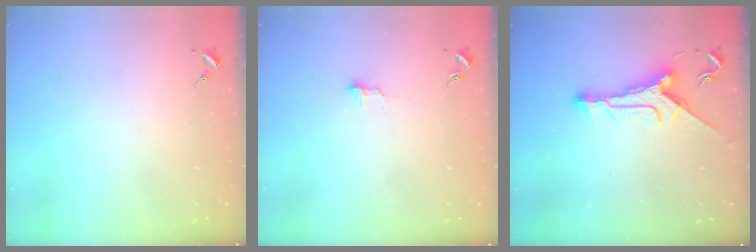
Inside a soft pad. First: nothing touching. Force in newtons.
{"total": 5.6, "press": 5.5, "slide": 0.6}
{"total": 10.9, "press": 10.9, "slide": 0.7}